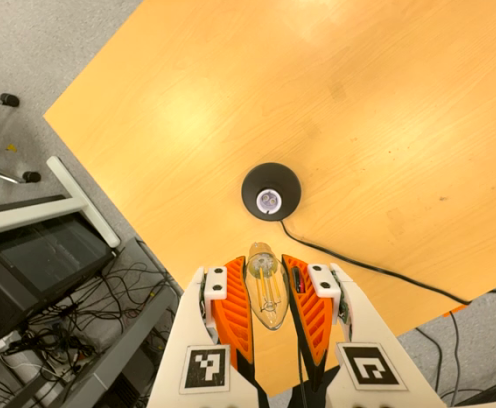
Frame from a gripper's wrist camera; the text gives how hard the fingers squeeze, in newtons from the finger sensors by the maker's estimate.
{"total": 20.1, "left": 21.3, "right": 18.9}